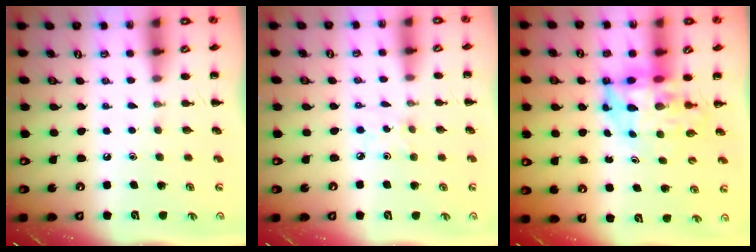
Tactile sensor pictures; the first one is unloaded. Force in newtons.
{"total": 2.1, "press": 2.0, "slide": 0.4}
{"total": 6.8, "press": 6.4, "slide": 2.3}